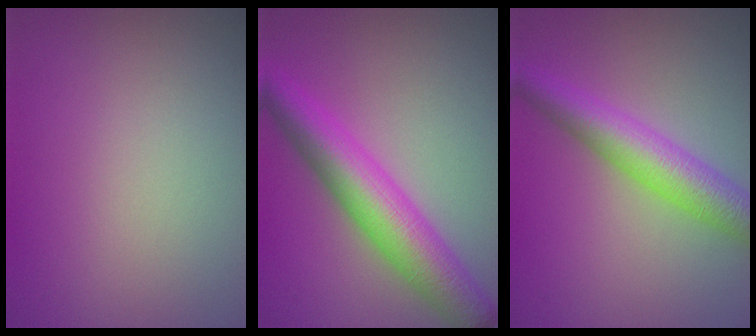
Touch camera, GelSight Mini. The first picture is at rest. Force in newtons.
{"total": 6.9, "press": 6.9, "slide": 0.1}
{"total": 5.4, "press": 5.4, "slide": 0.2}